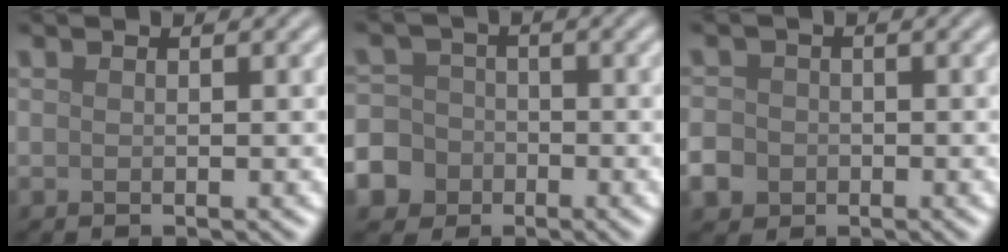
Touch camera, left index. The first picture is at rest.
{"total": 8.9, "force": [-4.4, 7.5, 1.9], "torque": [-0.058, -0.021, -0.104]}
{"total": 4.0, "force": [-1.7, 3.4, 1.2], "torque": [-0.019, -0.007, -0.041]}